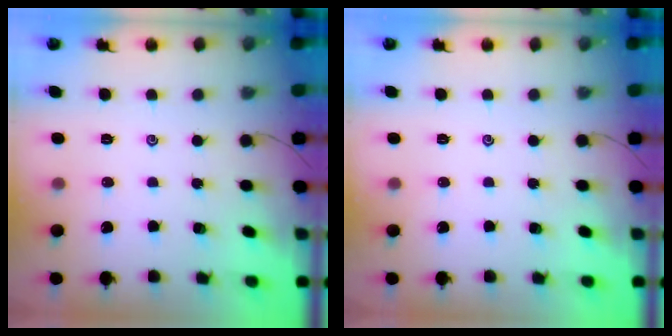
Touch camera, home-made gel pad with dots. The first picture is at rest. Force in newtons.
{"total": 0.0}